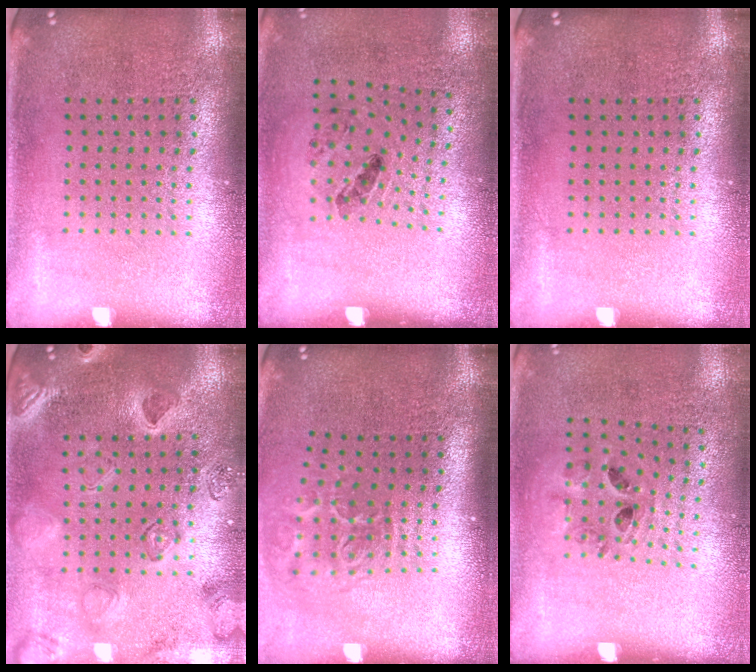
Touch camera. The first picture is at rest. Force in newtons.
{"total": 1.2, "press": 0.7, "slide": 0.9}
{"total": 0.0}
{"total": 2.4, "press": 2.4, "slide": 0.5}
{"total": 2.0, "press": 1.3, "slide": 1.5}
{"total": 1.1, "press": 0.9, "slide": 0.7}